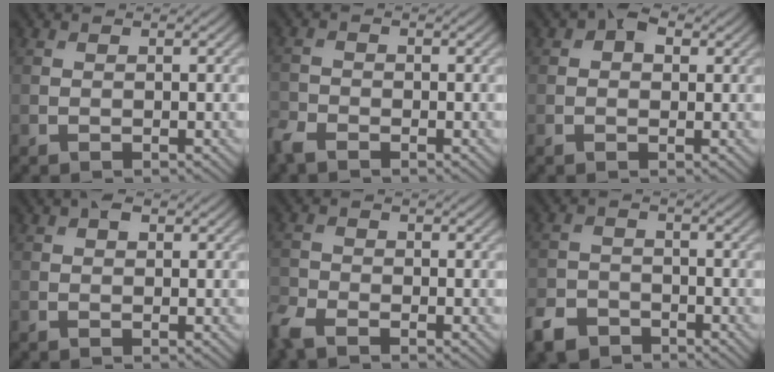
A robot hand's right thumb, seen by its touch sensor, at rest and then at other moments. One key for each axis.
{"total": 2.9, "fx": -2.4, "fy": 1.1, "fz": 1.1, "tx": -0.030, "ty": -0.009, "tz": -0.063}
{"total": 2.8, "fx": 1.1, "fy": 1.9, "fz": 1.8, "tx": -0.025, "ty": 0.004, "tz": 0.010}
{"total": 1.4, "fx": 0.7, "fy": 0.8, "fz": 0.9, "tx": -0.014, "ty": 0.003, "tz": 0.010}
{"total": 3.8, "fx": -3.0, "fy": 1.5, "fz": 1.8, "tx": -0.046, "ty": -0.011, "tz": -0.075}
{"total": 4.4, "fx": -3.2, "fy": 2.7, "fz": 1.5, "tx": -0.037, "ty": -0.005, "tz": -0.069}